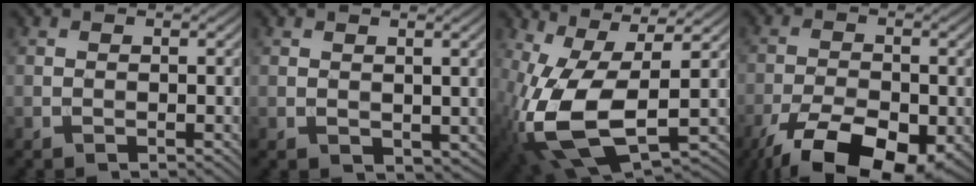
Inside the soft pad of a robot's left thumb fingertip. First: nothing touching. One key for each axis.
{"total": 1.6, "fx": 0.8, "fy": 1.0, "fz": 1.0, "tx": -0.024, "ty": -0.004, "tz": 0.018}
{"total": 14.4, "fx": -1.9, "fy": 6.4, "fz": 12.8, "tx": -0.297, "ty": -0.023, "tz": -0.019}
{"total": 12.4, "fx": -7.4, "fy": 4.9, "fz": 8.7, "tx": -0.155, "ty": -0.022, "tz": -0.126}